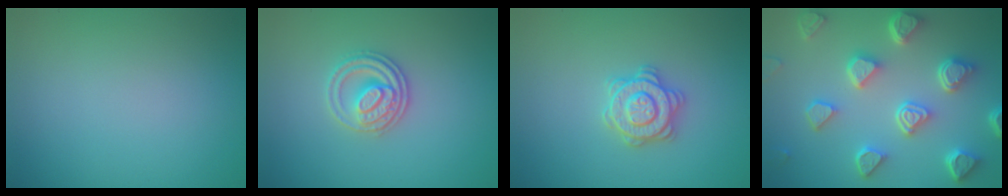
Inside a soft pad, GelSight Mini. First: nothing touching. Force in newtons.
{"total": 2.8, "press": 2.6, "slide": 1.0}
{"total": 2.9, "press": 2.8, "slide": 0.6}
{"total": 6.7, "press": 5.3, "slide": 4.1}